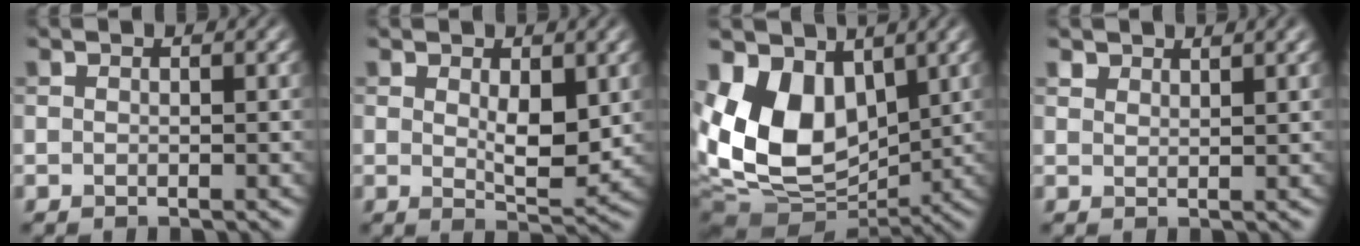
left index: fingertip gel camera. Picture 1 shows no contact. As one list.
[{"total": 3.8, "force": [0.6, 1.8, 3.3], "torque": [-0.057, -0.011, 0.014]}, {"total": 10.3, "force": [1.6, 6.9, 7.5], "torque": [-0.154, -0.013, 0.023]}, {"total": 1.8, "force": [1.7, 0.3, 0.4], "torque": [-0.008, -0.001, 0.028]}]